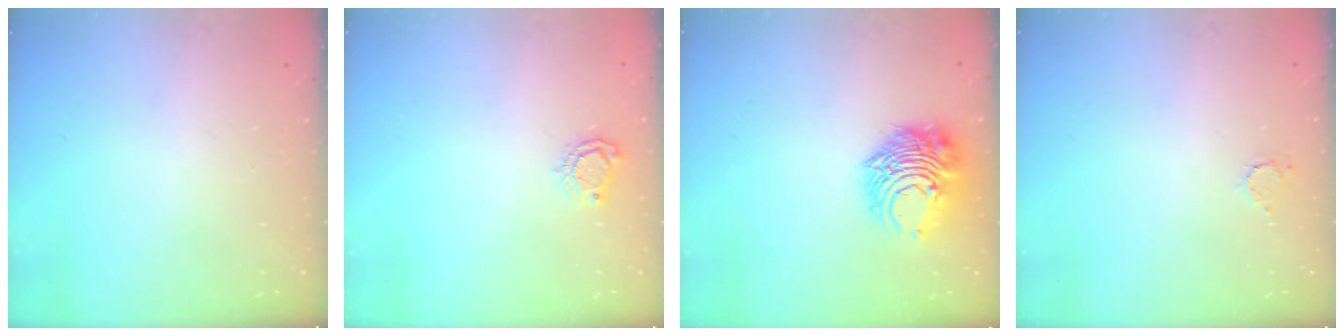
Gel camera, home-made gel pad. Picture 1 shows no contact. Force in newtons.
{"total": 5.5, "press": 5.5, "slide": 0.6}
{"total": 11.5, "press": 11.4, "slide": 0.8}
{"total": 2.5, "press": 2.5, "slide": 0.3}